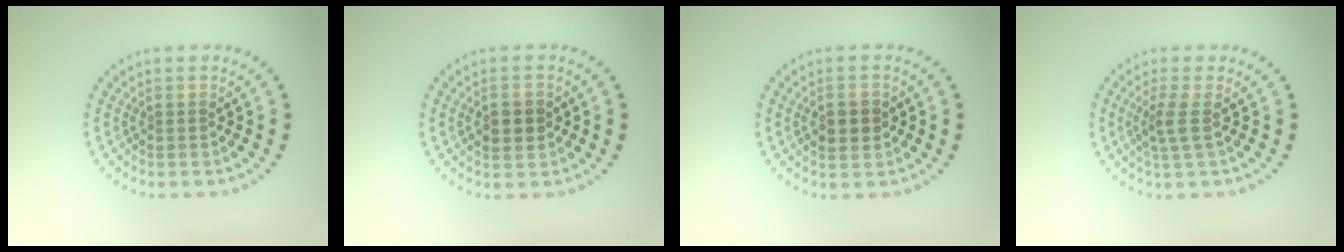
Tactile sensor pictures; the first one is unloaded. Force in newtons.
{"total": 2.2, "press": 2.2, "slide": 0.1}
{"total": 2.2, "press": 2.2, "slide": 0.1}
{"total": 2.1, "press": 1.6, "slide": 1.3}